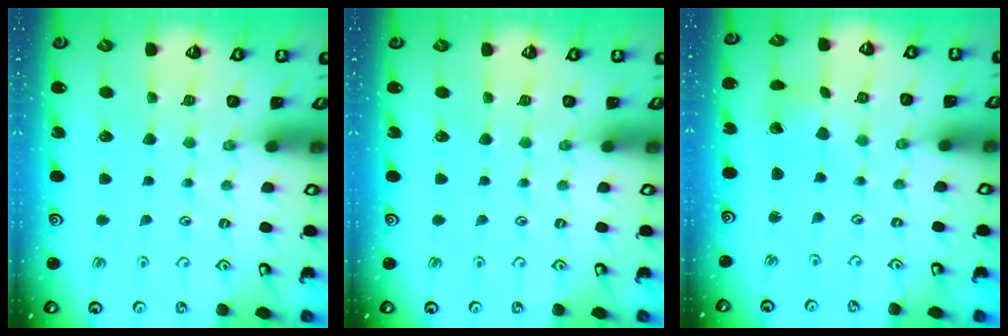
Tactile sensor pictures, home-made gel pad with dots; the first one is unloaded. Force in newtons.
{"total": 0.0}
{"total": 1.8, "press": 1.8, "slide": 0.4}